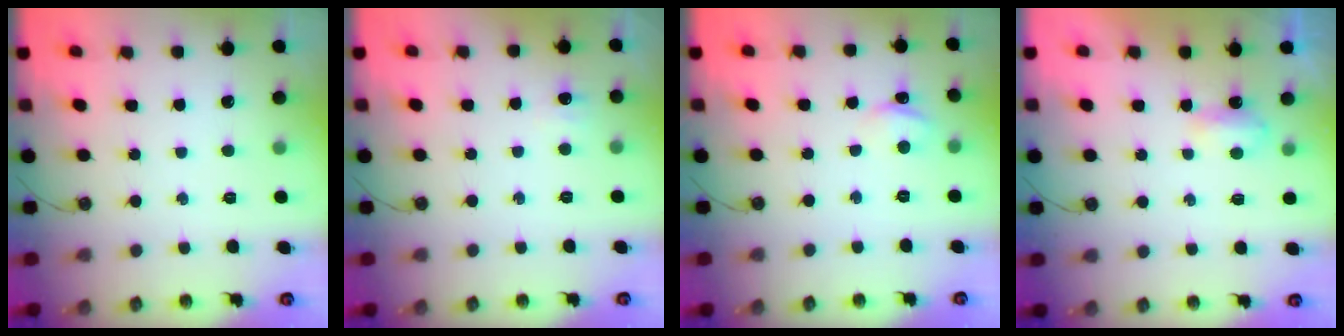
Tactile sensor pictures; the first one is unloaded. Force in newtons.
{"total": 4.6, "press": 4.5, "slide": 1.0}
{"total": 3.0, "press": 3.0, "slide": 0.4}
{"total": 3.4, "press": 3.3, "slide": 0.4}